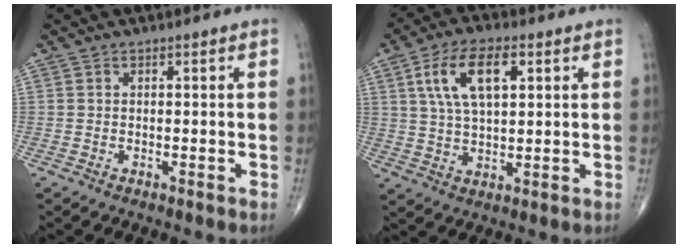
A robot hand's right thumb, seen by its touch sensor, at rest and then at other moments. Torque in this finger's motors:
{"motor_torque": [0.09, 0.32, 0.38, -0.16, 0.27]}